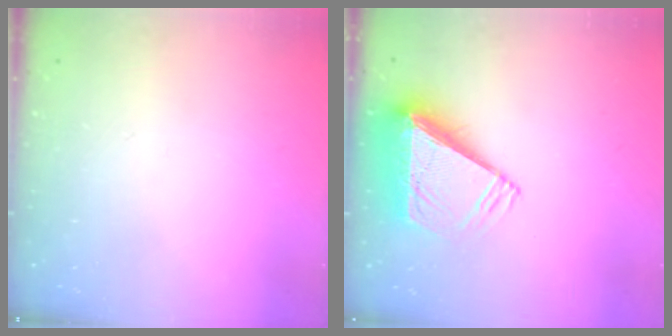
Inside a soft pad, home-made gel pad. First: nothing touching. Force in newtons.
{"total": 9.7, "press": 9.6, "slide": 1.4}